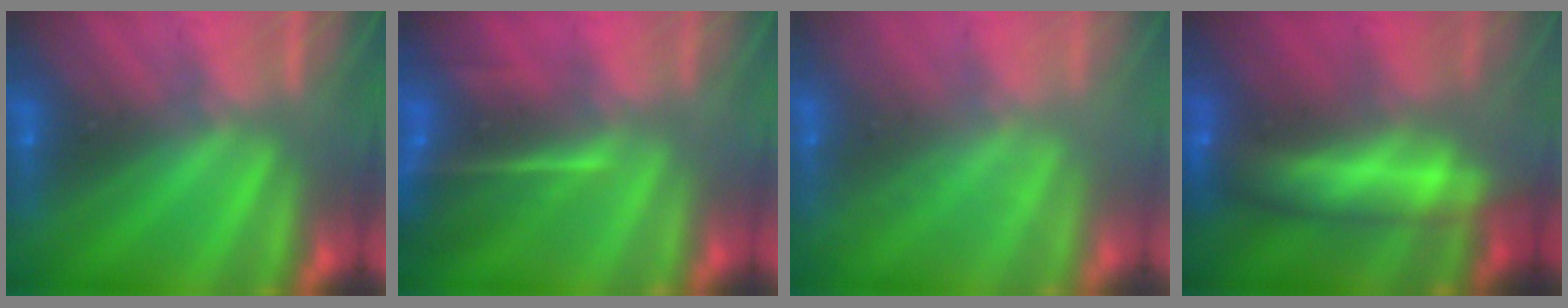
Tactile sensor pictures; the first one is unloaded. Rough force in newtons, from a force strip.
{"total": 7.6}
{"total": 1.7}
{"total": 8.4}